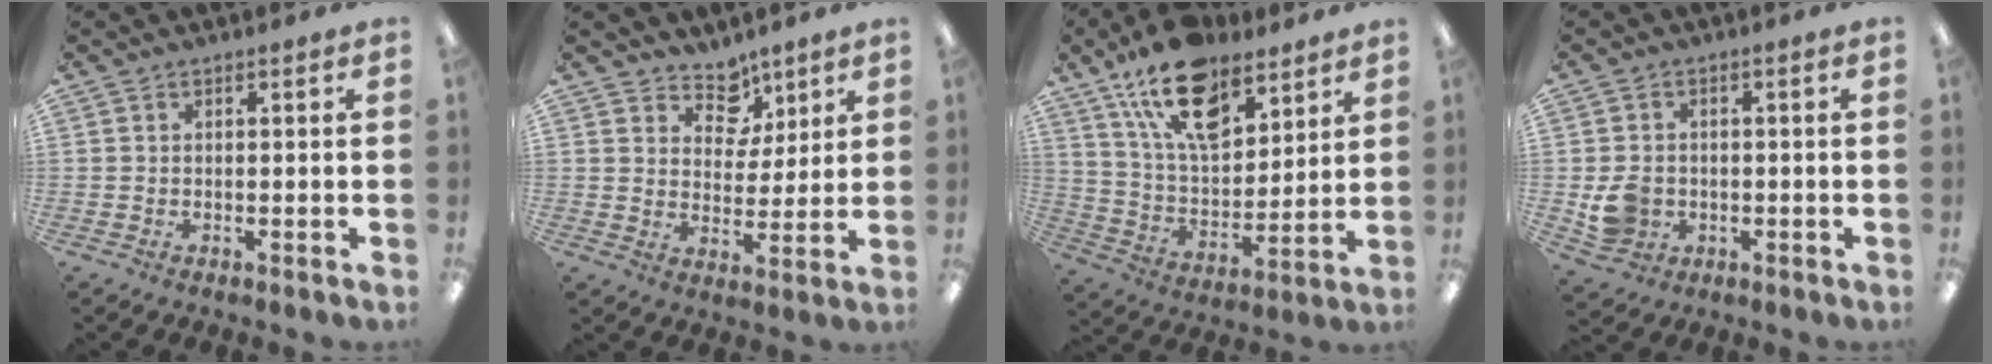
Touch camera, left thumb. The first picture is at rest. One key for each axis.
{"total": 8.1, "fx": 6.0, "fy": 5.1, "fz": 1.5, "tx": -0.019, "ty": -0.042, "tz": 0.112}
{"total": 18.2, "fx": 11.8, "fy": 9.4, "fz": 10.2, "tx": -0.177, "ty": -0.052, "tz": 0.211}
{"total": 6.3, "fx": -0.9, "fy": 5.5, "fz": 2.8, "tx": -0.048, "ty": 0.007, "tz": -0.014}